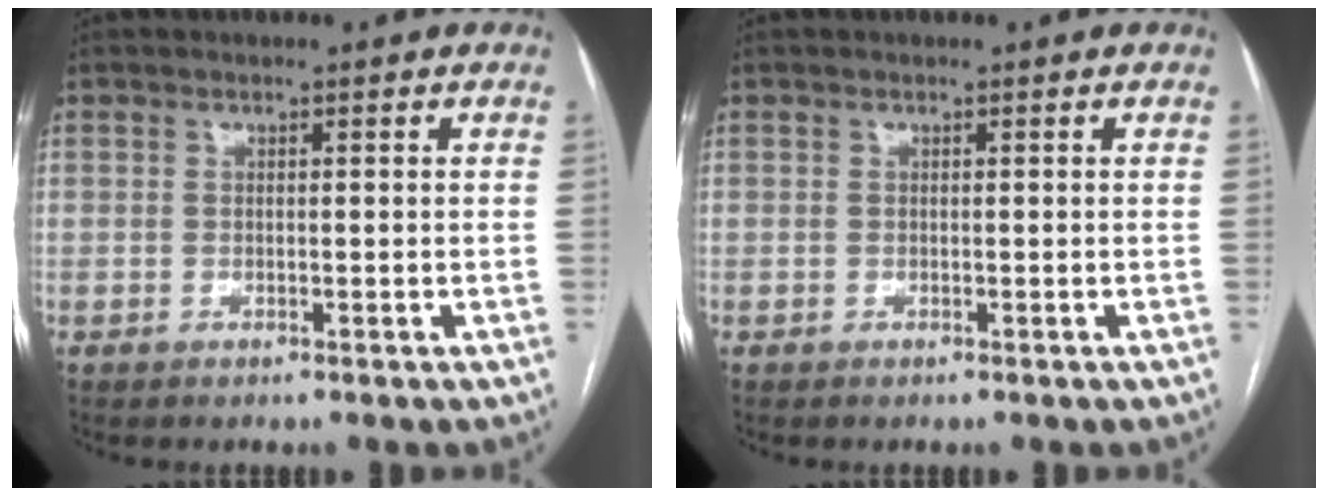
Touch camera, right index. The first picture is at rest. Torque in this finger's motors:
{"motor_torque": [0.00, 0.00, 0.00, 0.01]}